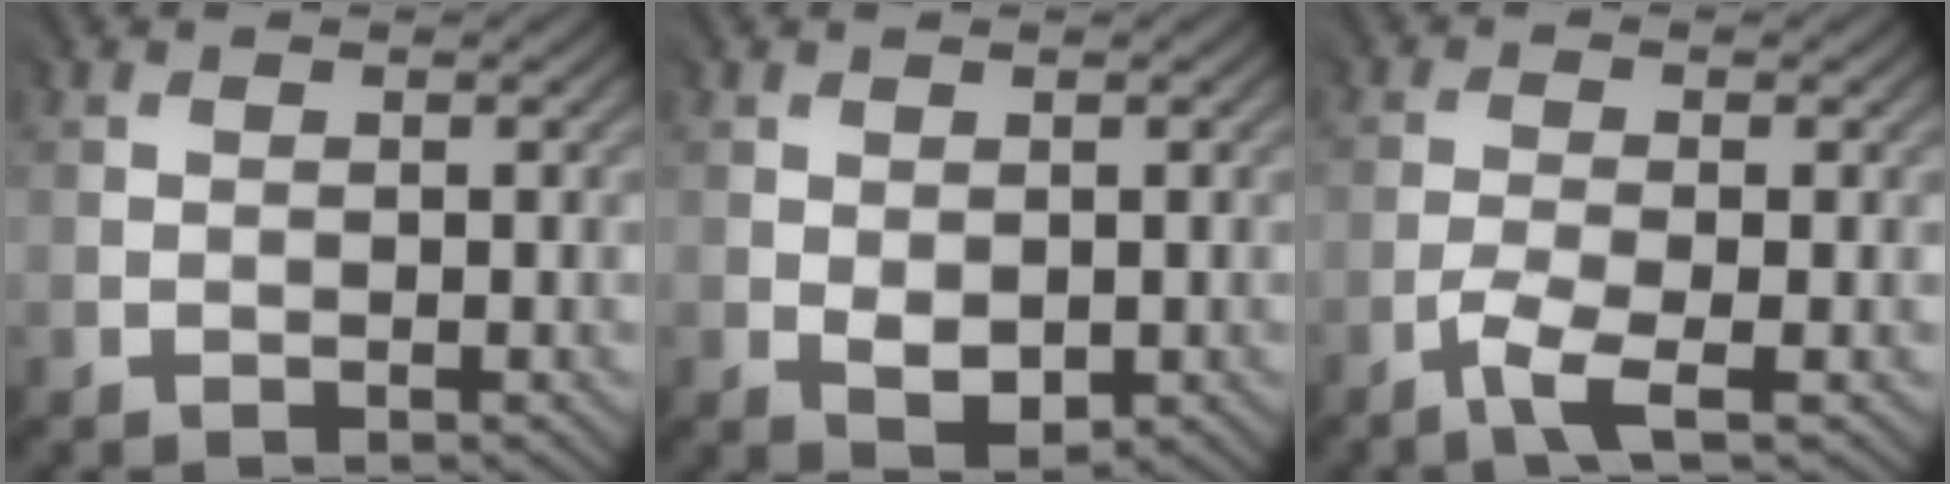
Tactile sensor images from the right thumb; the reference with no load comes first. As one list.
[{"total": 2.7, "force": [-0.3, 1.8, 1.9], "torque": [-0.035, -0.008, 0.001]}, {"total": 3.2, "force": [-2.2, 0.1, 2.3], "torque": [-0.054, -0.003, -0.051]}]